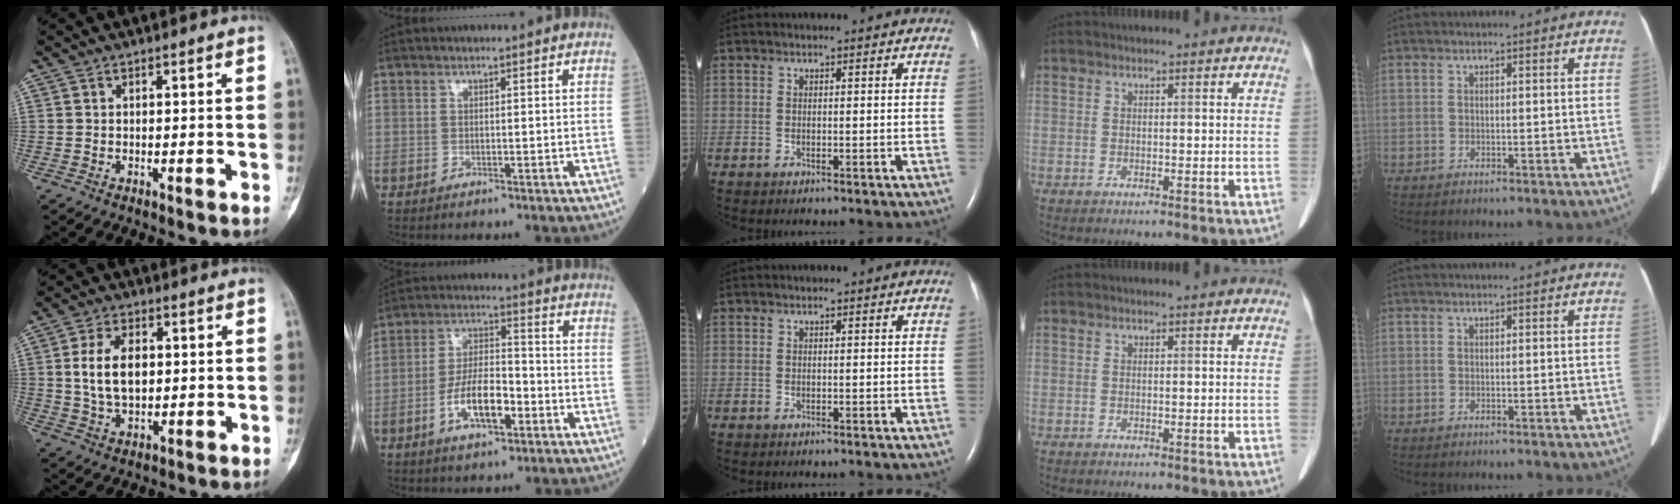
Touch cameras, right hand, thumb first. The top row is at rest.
{"thumb": {"total": 9.1, "force": [1.0, 5.5, 7.1], "torque": [-0.124, 0.000, 0.024]}, "index": {"total": 9.6, "force": [-3.7, 3.4, 8.1], "torque": [-0.159, 0.008, -0.068]}}